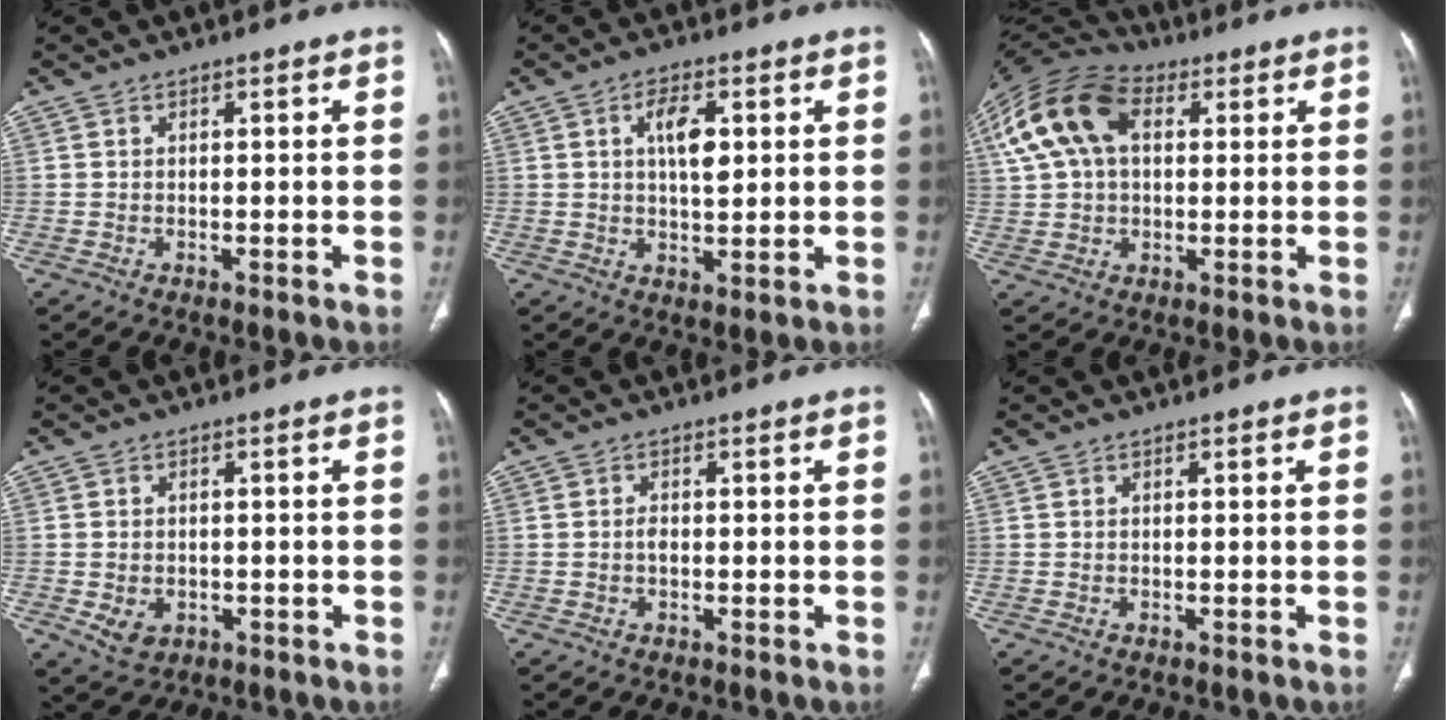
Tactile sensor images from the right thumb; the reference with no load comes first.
{"total": 6.7, "force": [1.7, 3.0, 5.8], "torque": [-0.090, -0.008, 0.028]}
{"total": 16.8, "force": [4.9, 10.7, 12.0], "torque": [-0.247, 0.028, 0.083]}
{"total": 4.4, "force": [-1.1, 3.4, 2.5], "torque": [-0.037, 0.003, -0.004]}
{"total": 2.3, "force": [-0.6, 1.4, 1.7], "torque": [-0.027, 0.007, -0.014]}
{"total": 0.0}